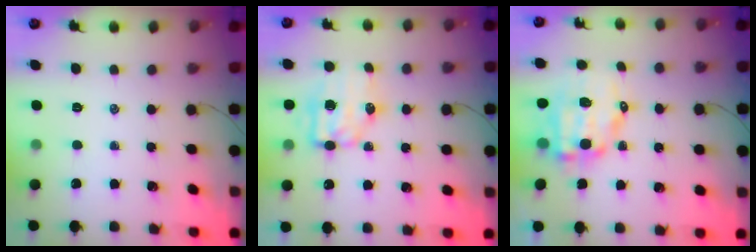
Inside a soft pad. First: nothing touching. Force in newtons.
{"total": 8.1, "press": 8.0, "slide": 0.9}
{"total": 10.1, "press": 9.8, "slide": 2.4}